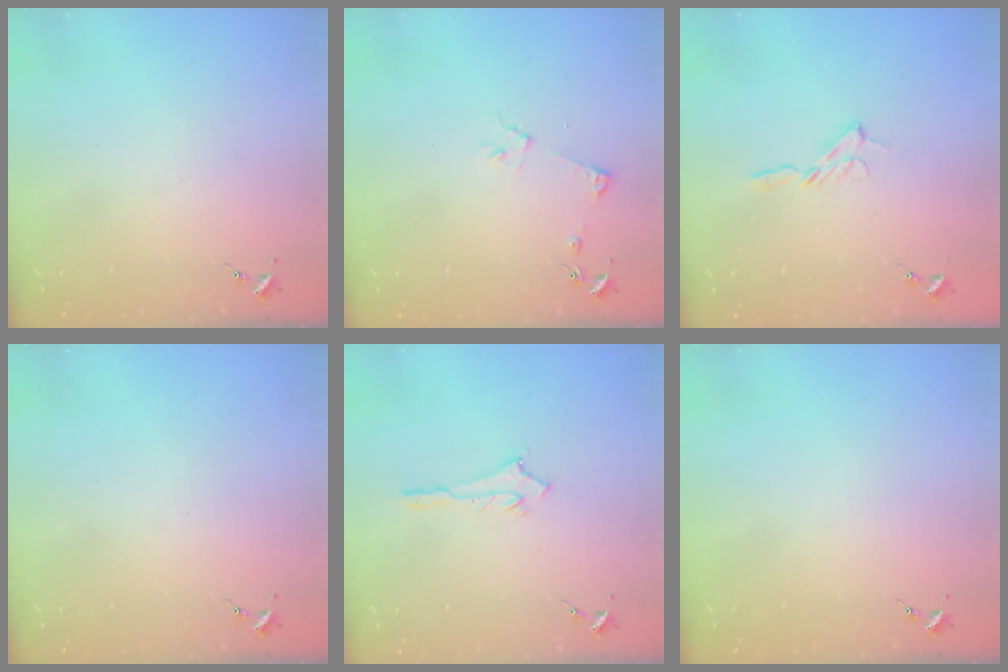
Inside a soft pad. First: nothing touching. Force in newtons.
{"total": 4.9, "press": 4.9, "slide": 0.6}
{"total": 5.1, "press": 5.1, "slide": 0.6}
{"total": 0.0}
{"total": 2.8, "press": 2.8, "slide": 0.2}
{"total": 0.0}